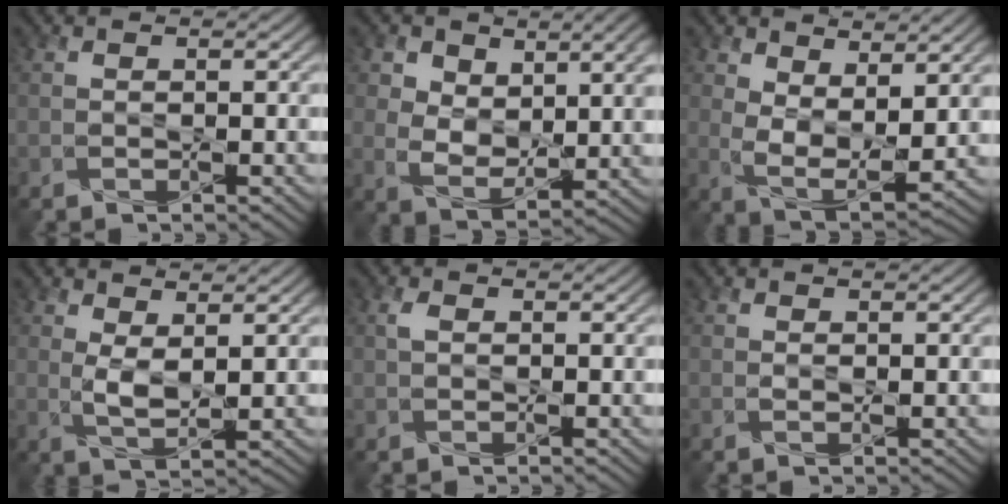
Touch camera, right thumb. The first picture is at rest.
{"total": 8.7, "force": [3.9, 5.2, 5.7], "torque": [-0.118, -0.008, 0.075]}
{"total": 7.6, "force": [3.2, 3.9, 5.7], "torque": [-0.120, -0.012, 0.058]}
{"total": 3.5, "force": [1.1, 1.4, 3.0], "torque": [-0.071, -0.007, 0.026]}
{"total": 1.2, "force": [0.3, 0.8, 0.9], "torque": [-0.022, 0.003, 0.005]}
{"total": 0.5, "force": [0.1, 0.3, 0.4], "torque": [-0.007, -0.001, 0.002]}